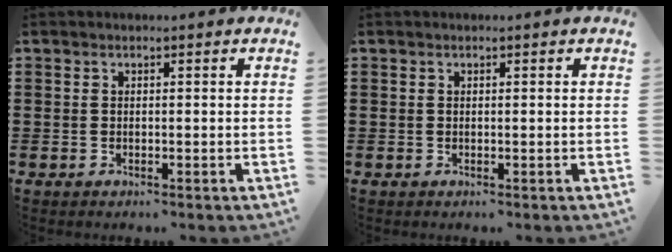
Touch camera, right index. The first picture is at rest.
{"total": 0.0}